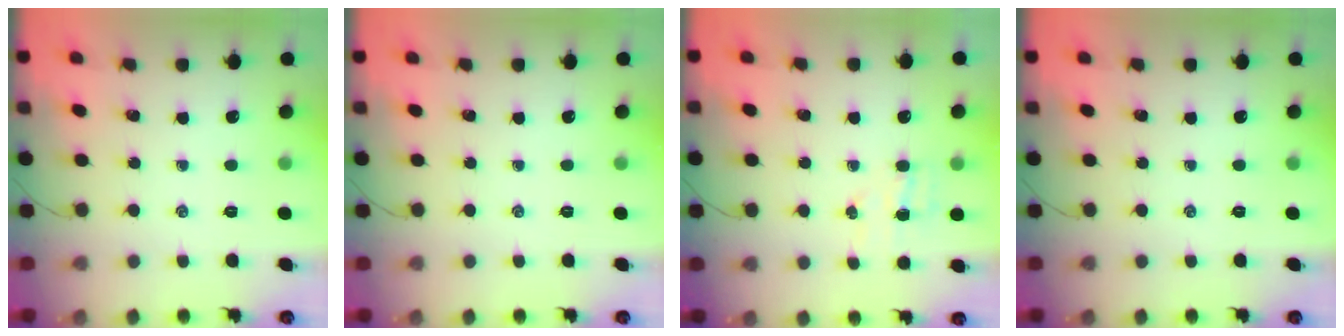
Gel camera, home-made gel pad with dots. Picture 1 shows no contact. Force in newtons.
{"total": 0.0}
{"total": 5.6, "press": 5.5, "slide": 1.2}
{"total": 0.0}